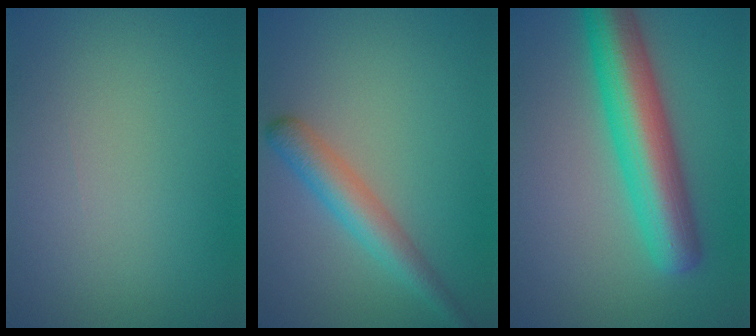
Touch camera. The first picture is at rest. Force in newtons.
{"total": 3.6, "press": 3.6, "slide": 0.1}
{"total": 8.4, "press": 8.4, "slide": 0.2}